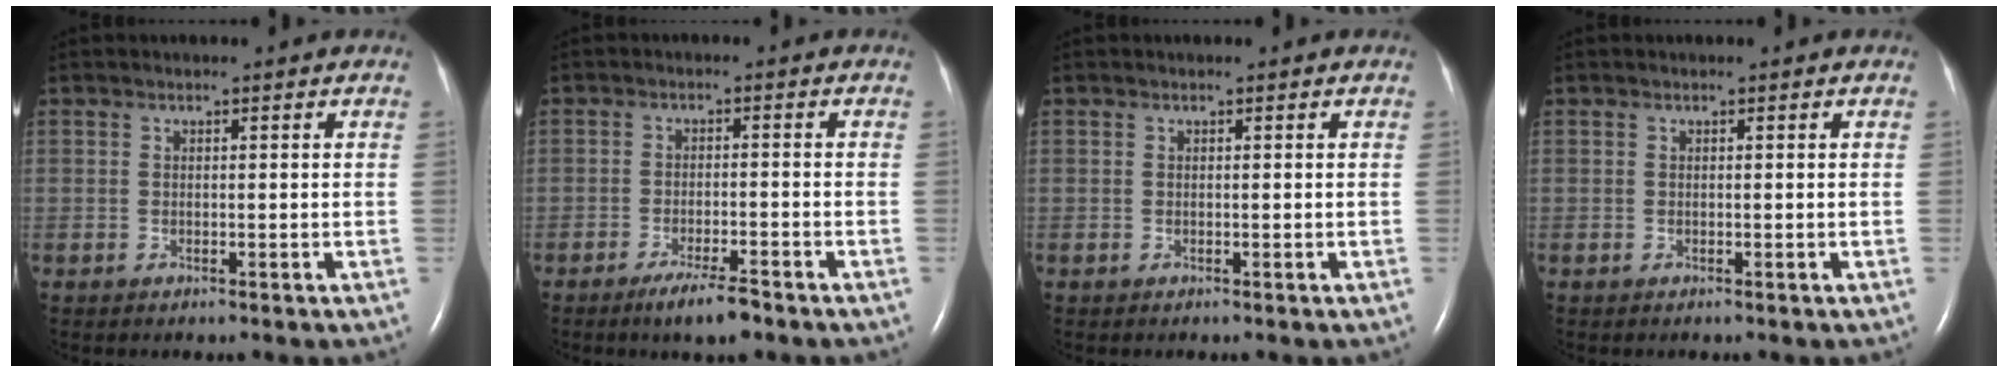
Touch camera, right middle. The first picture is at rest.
{"total": 5.1, "force": [-3.7, 0.6, 3.5], "torque": [-0.068, -0.009, -0.062]}
{"total": 0.0}
{"total": 0.0}